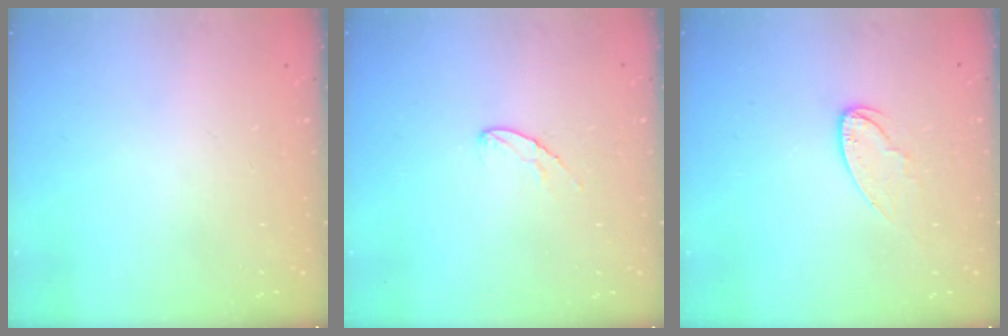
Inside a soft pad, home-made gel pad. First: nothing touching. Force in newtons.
{"total": 5.8, "press": 5.8, "slide": 0.3}
{"total": 7.6, "press": 7.6, "slide": 0.2}